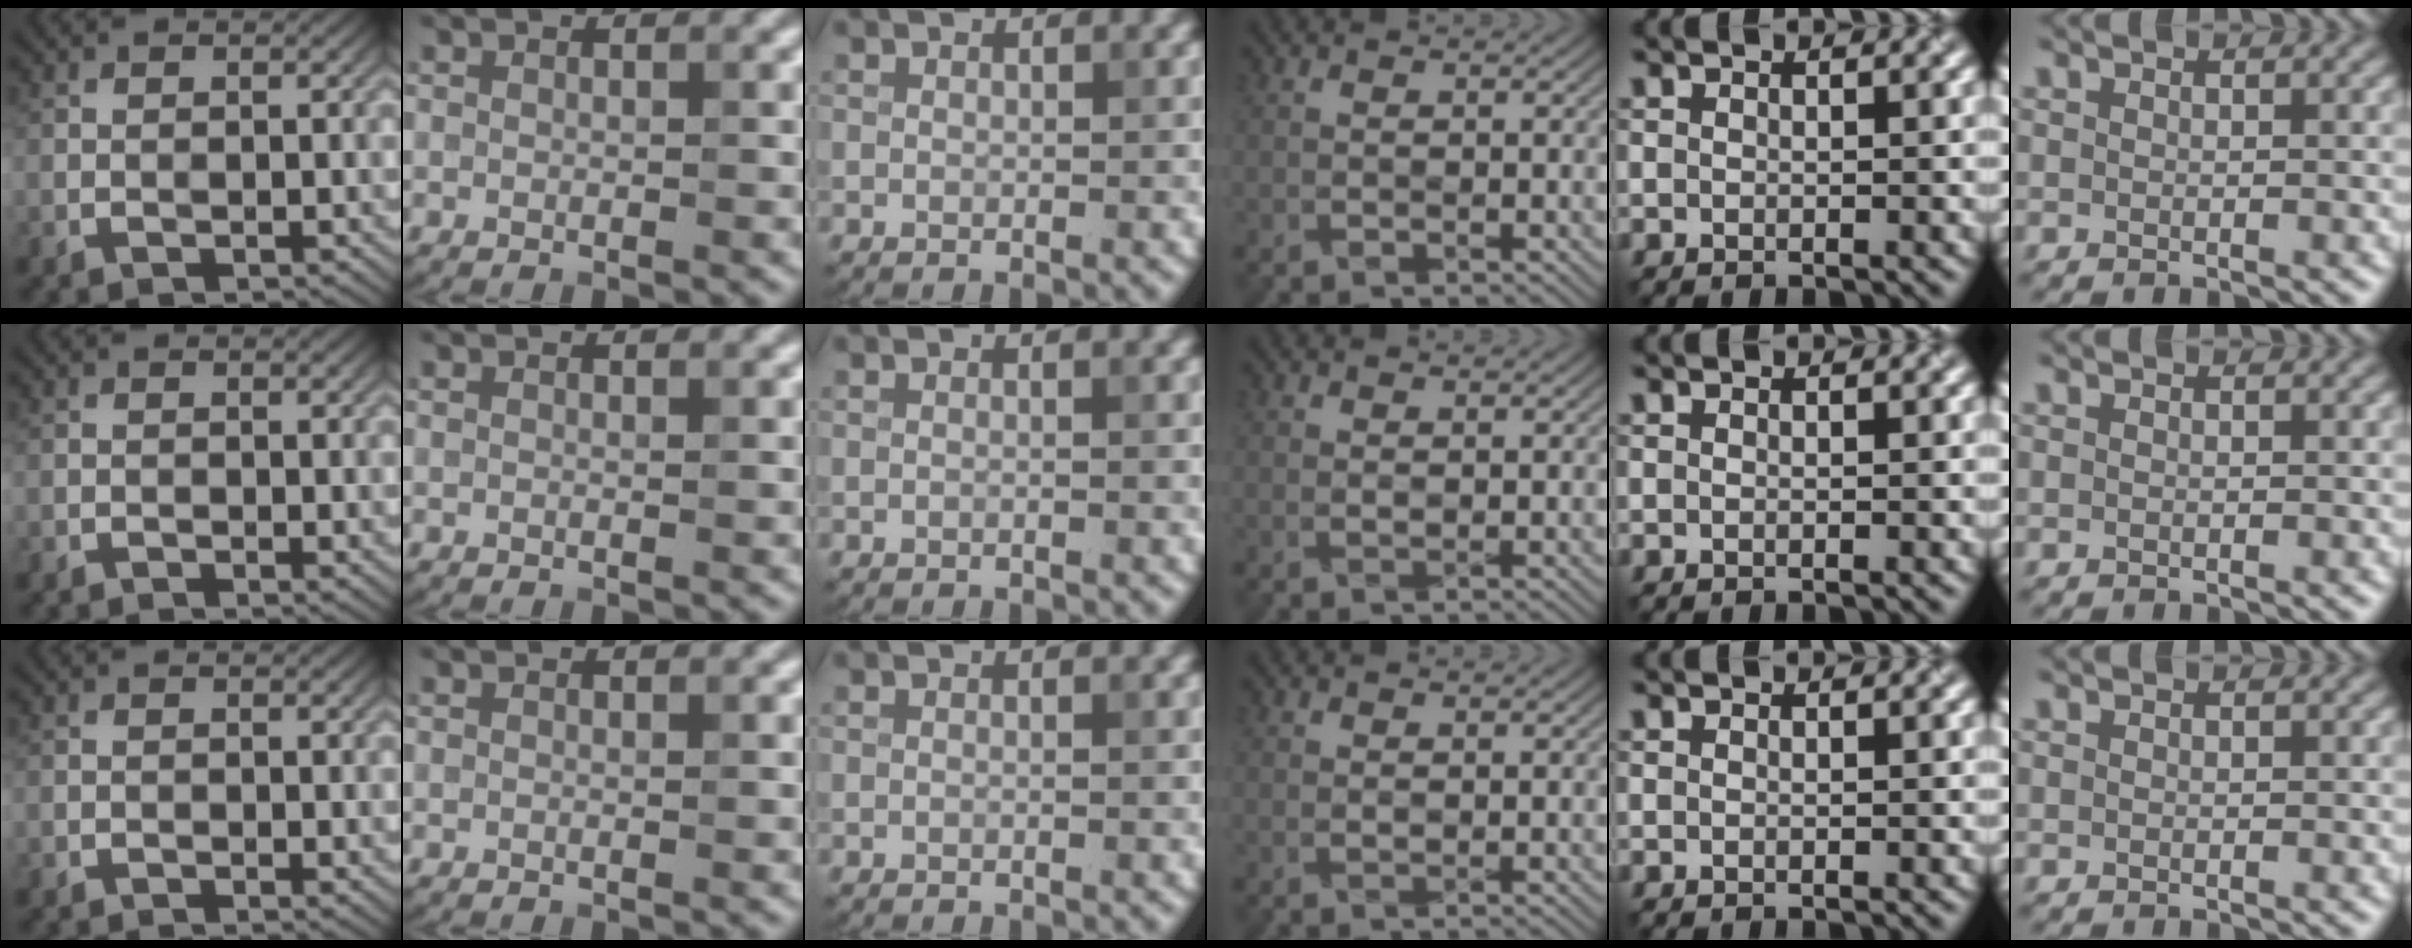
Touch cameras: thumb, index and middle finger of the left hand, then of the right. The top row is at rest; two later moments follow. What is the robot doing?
{"motion": "wrap", "object": "aluminum foil"}